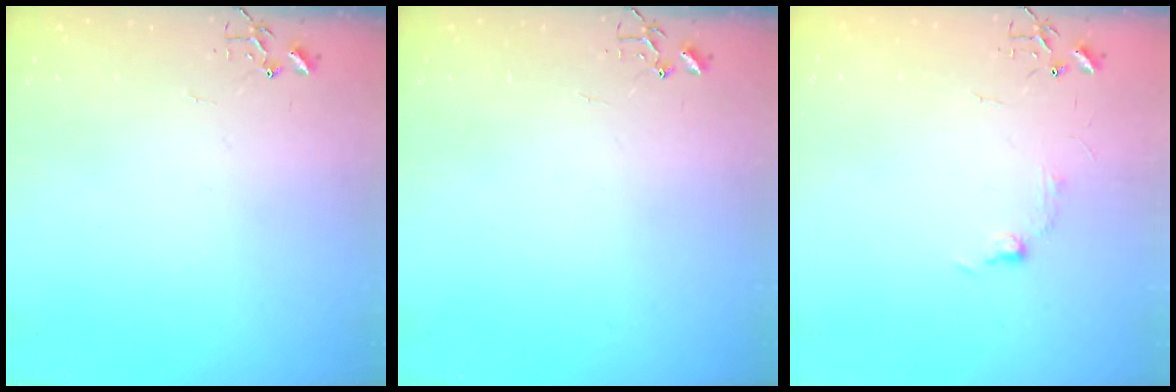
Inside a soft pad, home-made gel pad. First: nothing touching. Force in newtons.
{"total": 0.0}
{"total": 6.4, "press": 6.3, "slide": 0.9}